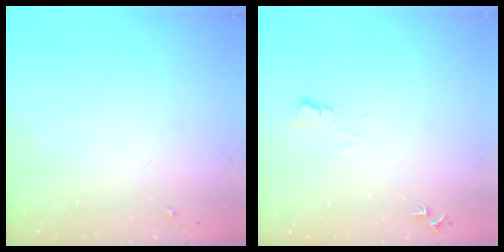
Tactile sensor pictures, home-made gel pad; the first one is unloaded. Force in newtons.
{"total": 6.6, "press": 6.6, "slide": 0.7}